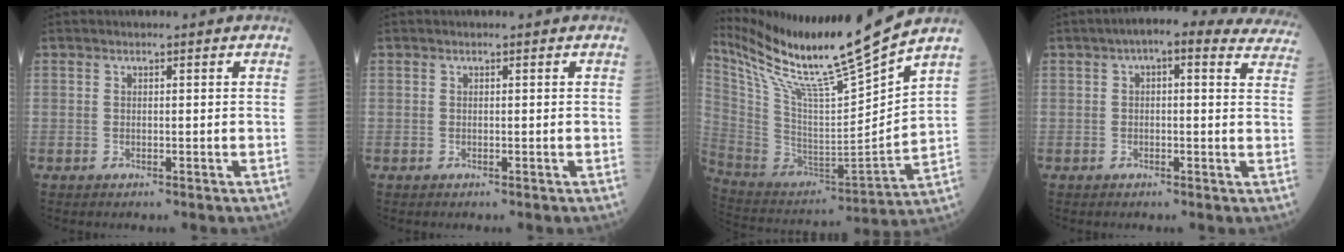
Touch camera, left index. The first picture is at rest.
{"total": 0.0}
{"total": 21.3, "force": [17.8, -1.7, 11.6], "torque": [-0.215, -0.044, 0.319]}
{"total": 14.6, "force": [11.9, 4.3, 7.3], "torque": [-0.071, 0.030, 0.119]}